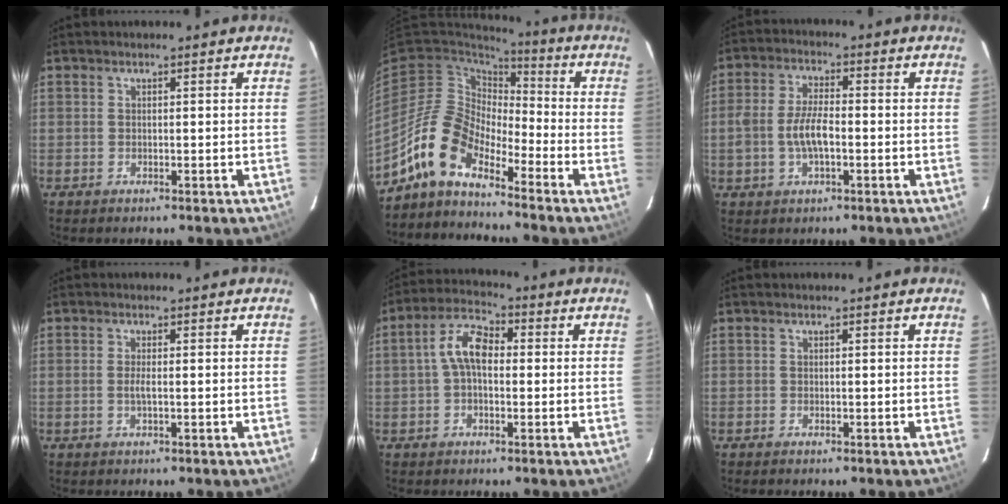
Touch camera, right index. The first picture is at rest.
{"total": 11.6, "force": [-8.4, 4.9, 6.3], "torque": [-0.115, 0.015, -0.180]}
{"total": 6.8, "force": [-1.5, 3.0, 5.9], "torque": [-0.121, 0.006, -0.027]}
{"total": 1.5, "force": [-0.3, 0.0, 1.5], "torque": [-0.029, -0.001, -0.006]}
{"total": 7.0, "force": [0.2, 3.9, 5.8], "torque": [-0.116, 0.025, 0.000]}
{"total": 0.0}